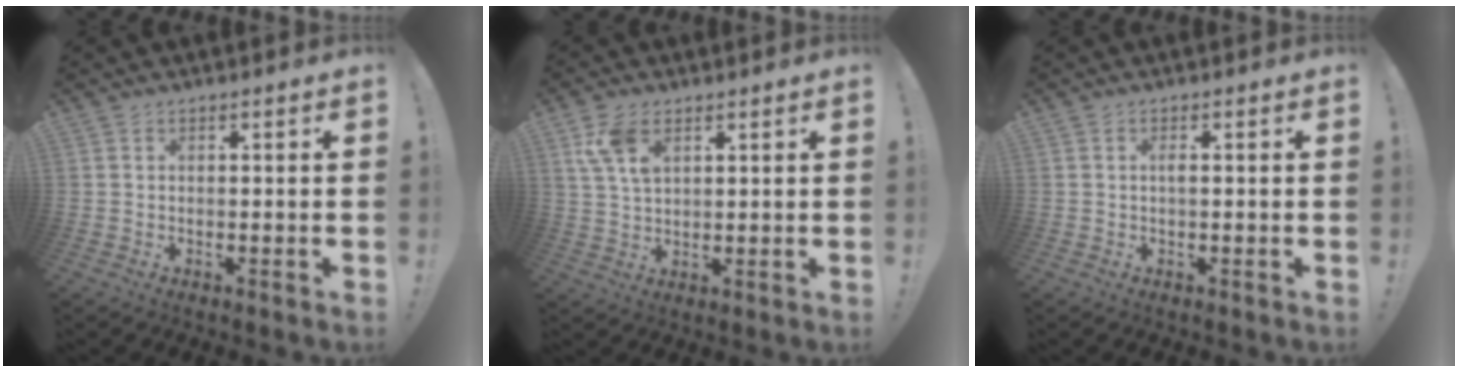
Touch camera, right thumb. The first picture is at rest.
{"total": 8.2, "force": [3.9, 4.5, 5.7], "torque": [-0.113, -0.007, 0.075]}
{"total": 1.0, "force": [-0.1, 0.1, 1.0], "torque": [-0.027, 0.004, -0.002]}